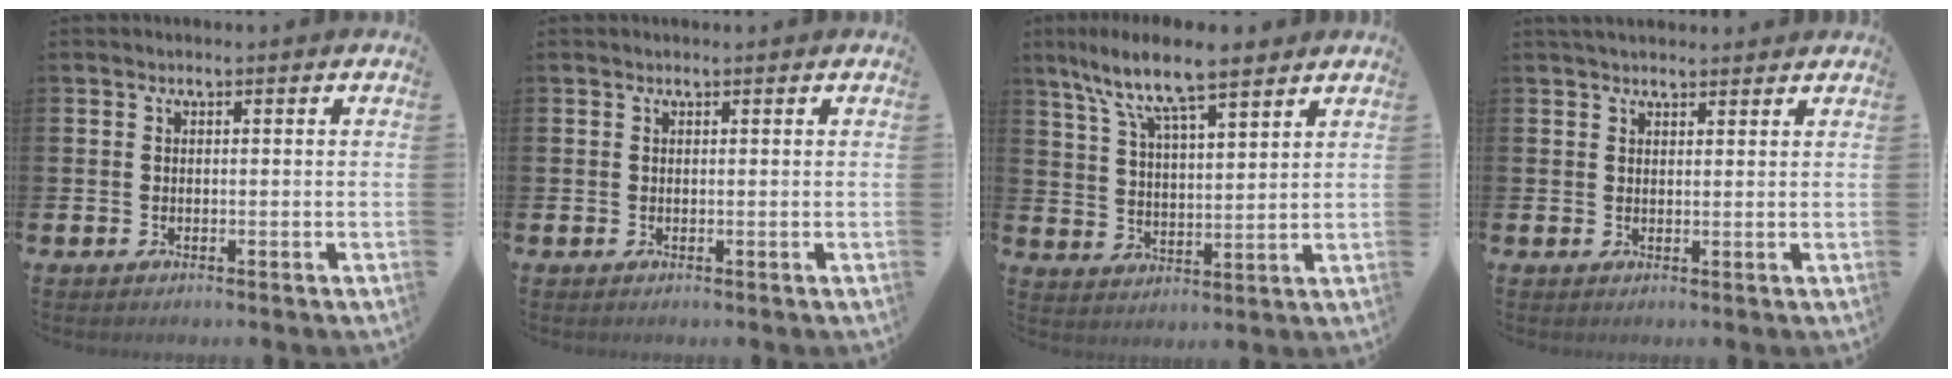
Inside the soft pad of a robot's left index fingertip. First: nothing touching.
{"total": 0.0}
{"total": 9.7, "force": [8.3, 1.8, 4.8], "torque": [-0.124, -0.028, 0.148]}
{"total": 2.6, "force": [2.5, 0.7, 0.5], "torque": [-0.004, -0.007, 0.044]}